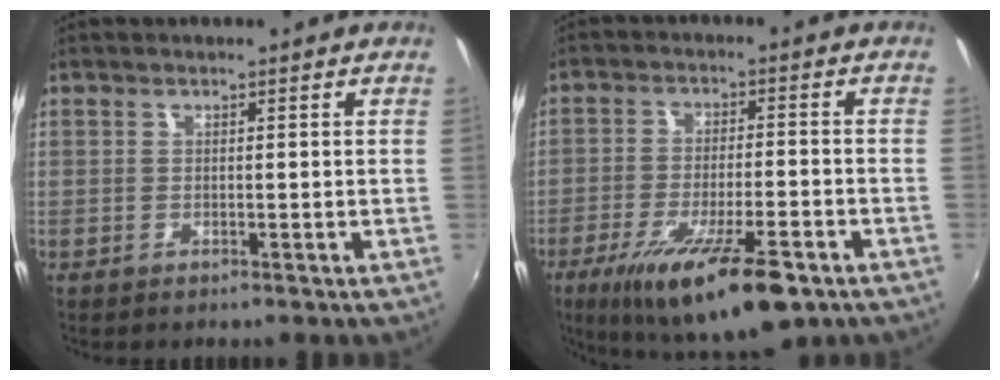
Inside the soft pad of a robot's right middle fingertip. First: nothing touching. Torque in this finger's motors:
{"motor_torque": [1.56, -0.58, 0.69, 0.21]}